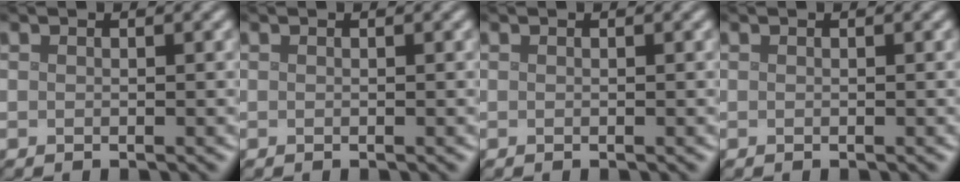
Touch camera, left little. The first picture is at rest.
{"total": 0.0}
{"total": 0.0}
{"total": 0.0}